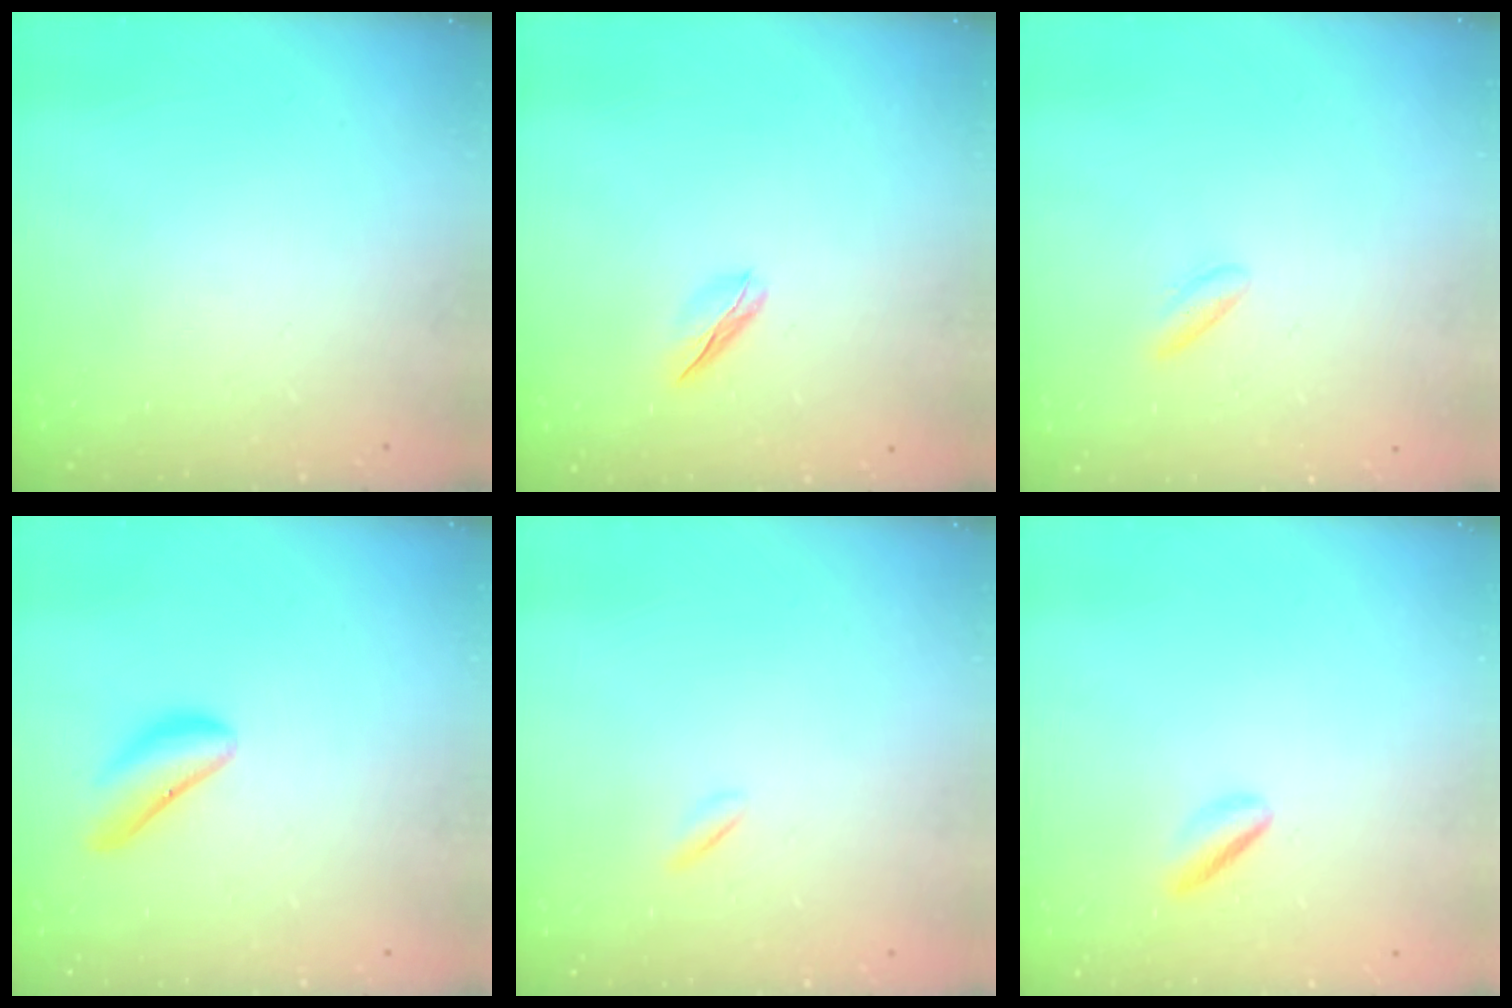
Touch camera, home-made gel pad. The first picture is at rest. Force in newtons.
{"total": 3.5, "press": 3.4, "slide": 0.8}
{"total": 3.3, "press": 2.9, "slide": 1.6}
{"total": 7.8, "press": 7.7, "slide": 1.0}
{"total": 0.5, "press": 0.3, "slide": 0.4}
{"total": 2.9, "press": 2.9, "slide": 0.6}